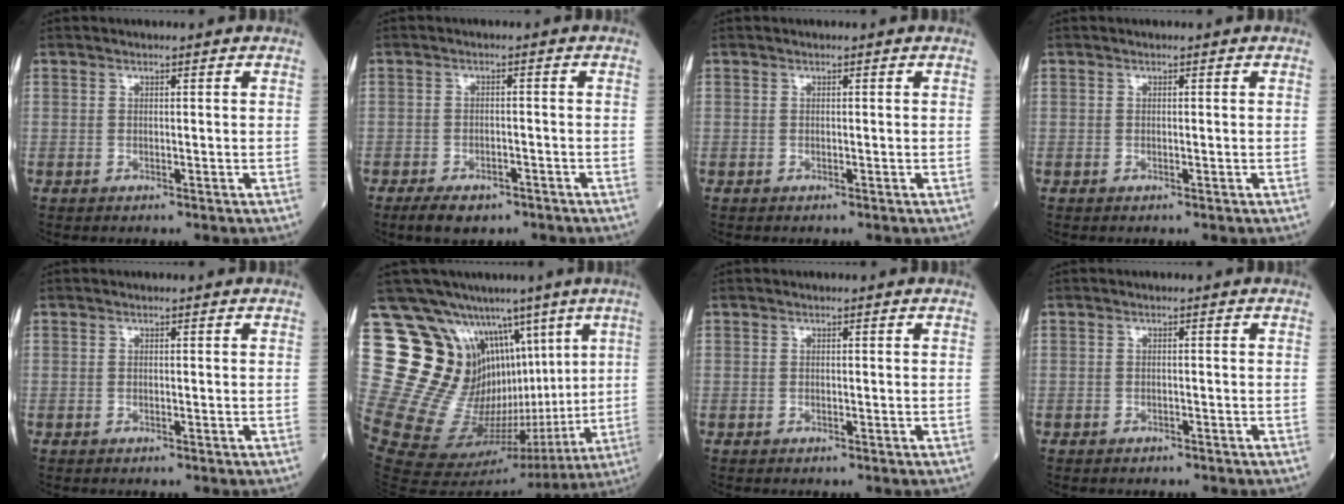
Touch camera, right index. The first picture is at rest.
{"total": 6.6, "force": [-4.8, 3.0, 3.3], "torque": [-0.060, -0.003, -0.070]}
{"total": 0.0}
{"total": 0.5, "force": [-0.1, 0.3, 0.4], "torque": [-0.017, 0.000, -0.001]}
{"total": 0.0}
{"total": 27.0, "force": [11.1, 15.6, 19.1], "torque": [-0.347, 0.065, 0.208]}
{"total": 0.0}
{"total": 2.9, "force": [-2.2, 1.4, 1.2], "torque": [-0.030, -0.003, -0.024]}